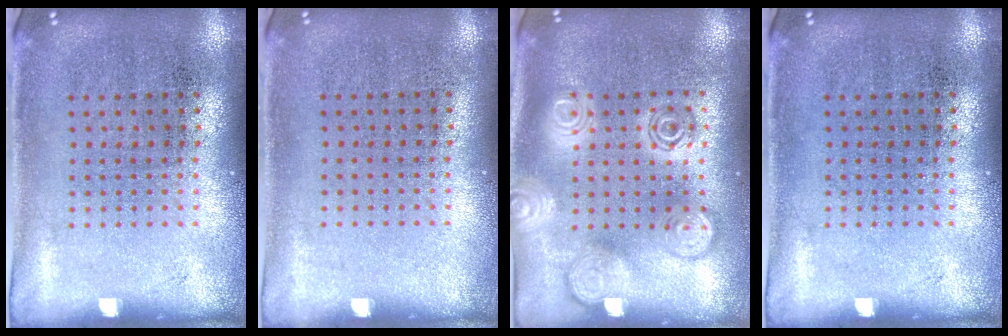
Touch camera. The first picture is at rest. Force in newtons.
{"total": 0.0}
{"total": 2.6, "press": 2.6, "slide": 0.3}
{"total": 0.0}